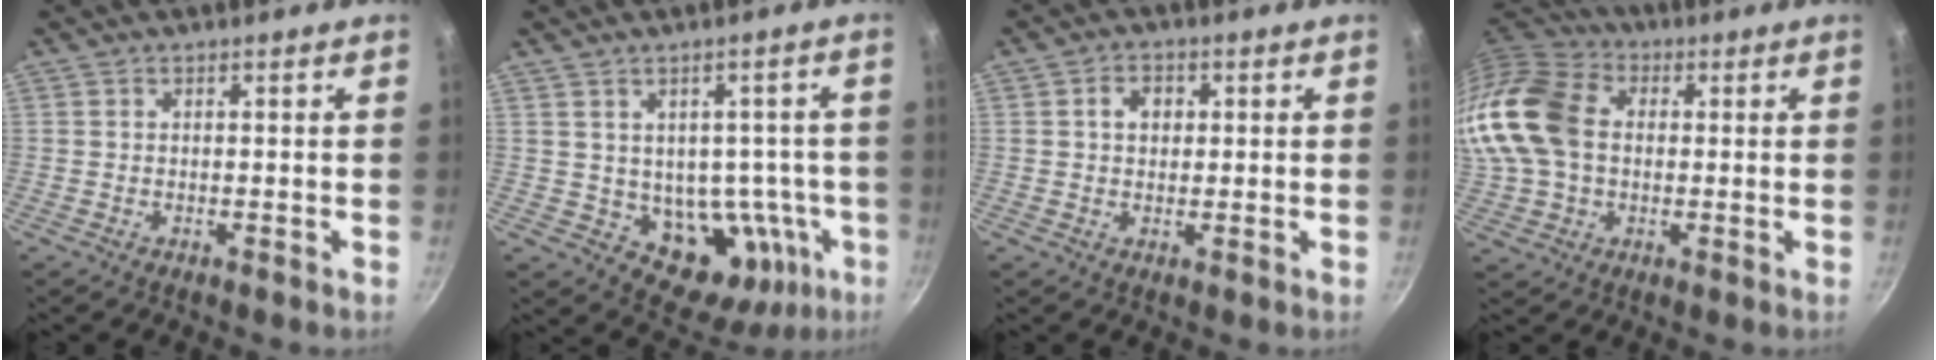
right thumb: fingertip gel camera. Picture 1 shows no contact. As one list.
[{"total": 14.1, "force": [-1.9, 10.7, 9.0], "torque": [-0.075, 0.000, -0.005]}, {"total": 3.8, "force": [0.9, 2.9, 2.2], "torque": [-0.018, 0.007, 0.011]}, {"total": 20.2, "force": [1.4, 15.2, 13.2], "torque": [-0.281, 0.038, 0.018]}]